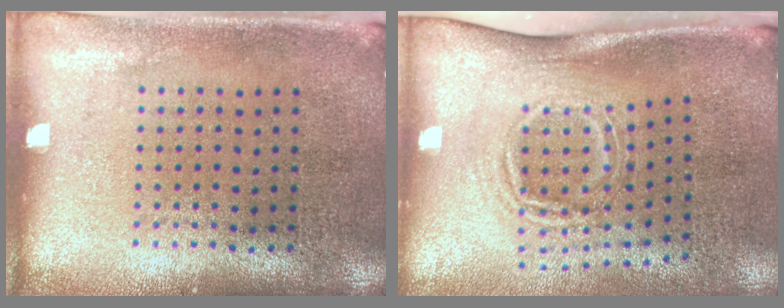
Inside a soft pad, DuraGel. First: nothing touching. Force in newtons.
{"total": 1.8, "press": 1.1, "slide": 1.4}